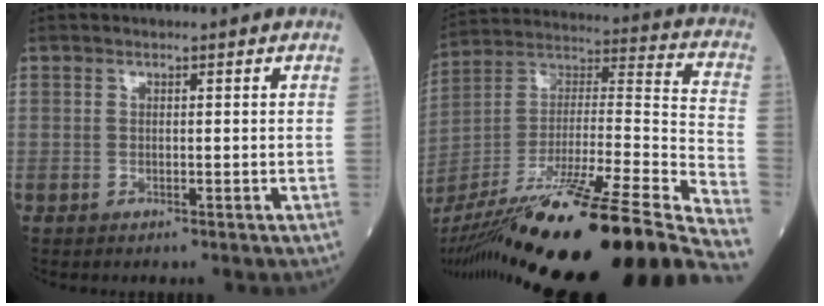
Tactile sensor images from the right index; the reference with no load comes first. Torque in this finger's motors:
{"motor_torque": [-1.04, -1.10, 0.30, 0.21]}